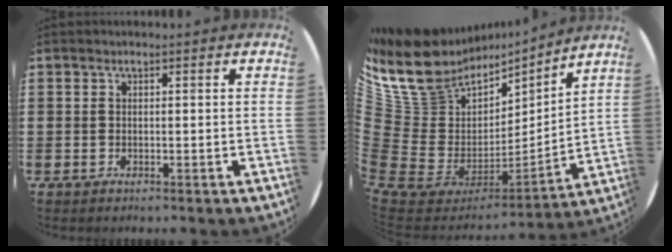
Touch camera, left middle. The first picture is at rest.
{"total": 11.6, "force": [6.8, 9.0, 2.9], "torque": [-0.136, -0.059, 0.124]}